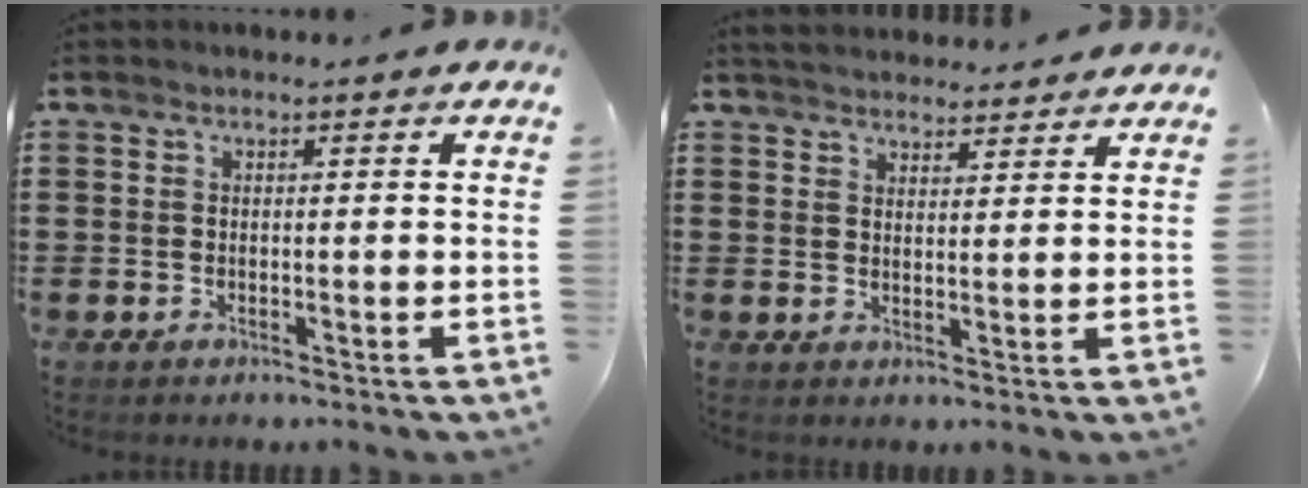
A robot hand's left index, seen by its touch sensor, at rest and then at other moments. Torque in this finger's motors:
{"motor_torque": [1.30, -0.84, 0.32, 0.10]}